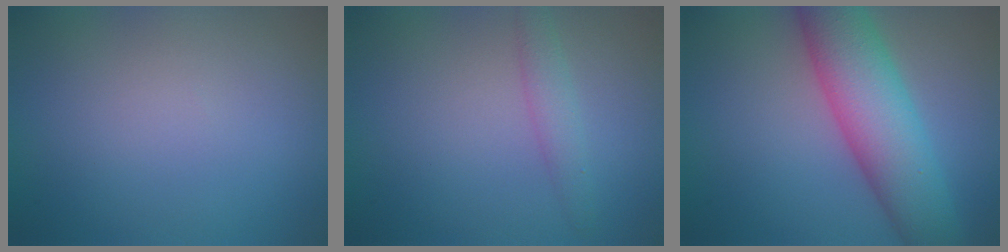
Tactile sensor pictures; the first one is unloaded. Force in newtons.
{"total": 1.8, "press": 1.7, "slide": 0.2}
{"total": 8.5, "press": 8.5, "slide": 0.2}